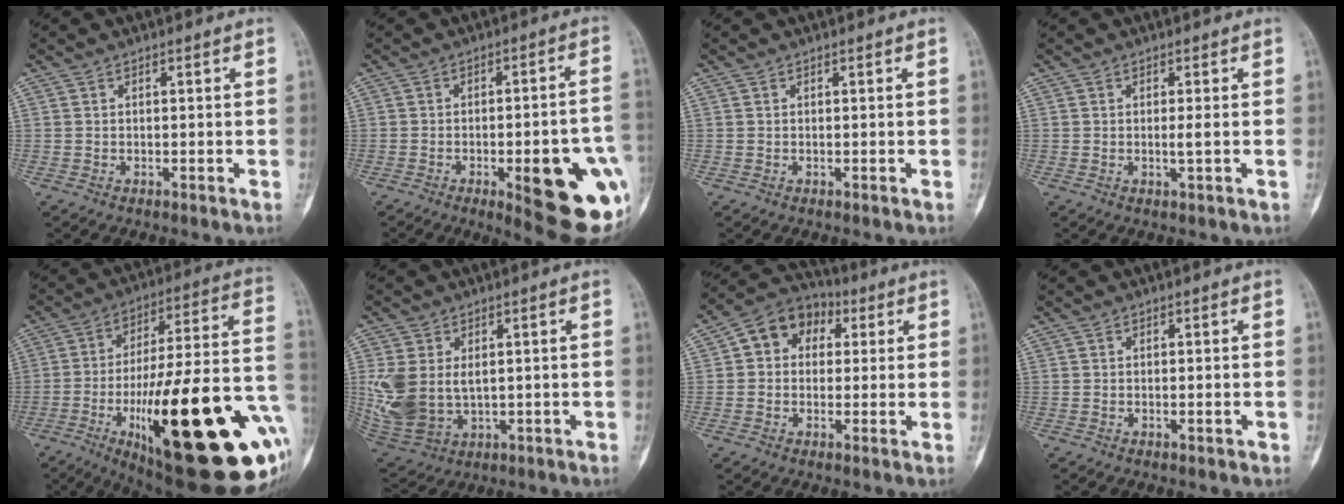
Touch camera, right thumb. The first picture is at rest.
{"total": 19.5, "force": [-6.0, 5.5, 17.7], "torque": [-0.167, 0.013, -0.056]}
{"total": 0.0}
{"total": 1.4, "force": [-0.1, -0.1, 1.4], "torque": [-0.029, -0.003, -0.001]}
{"total": 37.2, "force": [-11.0, 10.5, 34.0], "torque": [-0.430, 0.024, -0.159]}
{"total": 12.4, "force": [1.0, 8.5, 9.0], "torque": [-0.200, -0.013, 0.040]}
{"total": 10.0, "force": [2.4, 8.1, 5.4], "torque": [-0.051, 0.021, 0.024]}
{"total": 0.9, "force": [-0.3, 0.3, 0.8], "torque": [-0.006, 0.000, -0.002]}